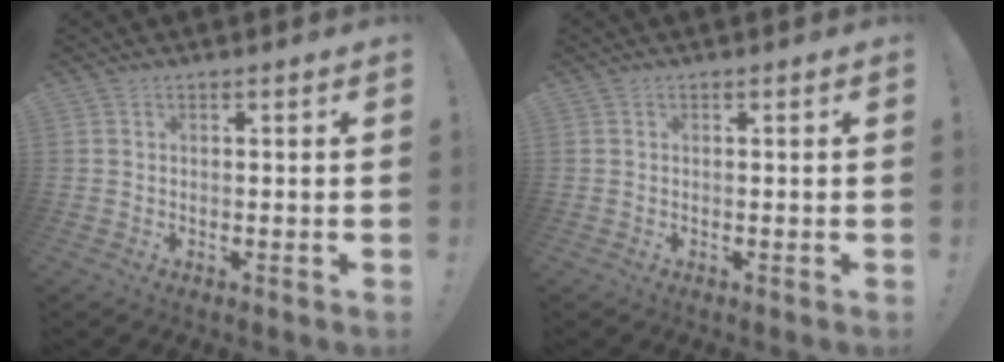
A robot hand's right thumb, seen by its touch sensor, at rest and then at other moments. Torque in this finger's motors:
{"motor_torque": [-0.08, -0.22, 0.11, -0.12, -0.01]}